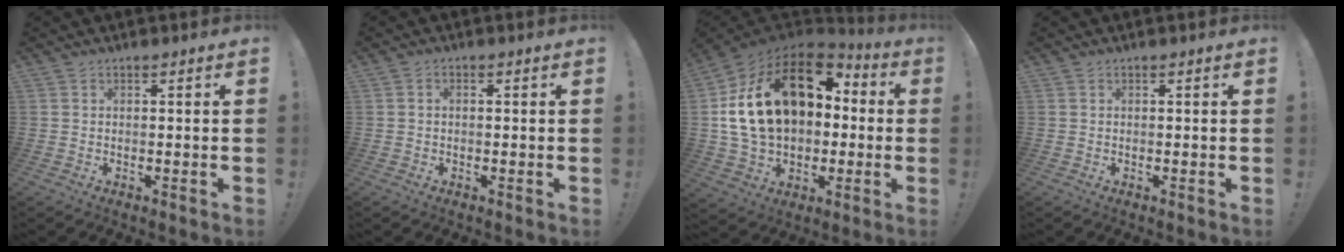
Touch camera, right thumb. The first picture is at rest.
{"total": 1.1, "force": [-0.4, 0.7, 0.7], "torque": [-0.014, 0.003, -0.007]}
{"total": 25.9, "force": [6.1, 17.2, 18.3], "torque": [-0.314, -0.012, 0.132]}
{"total": 0.0}